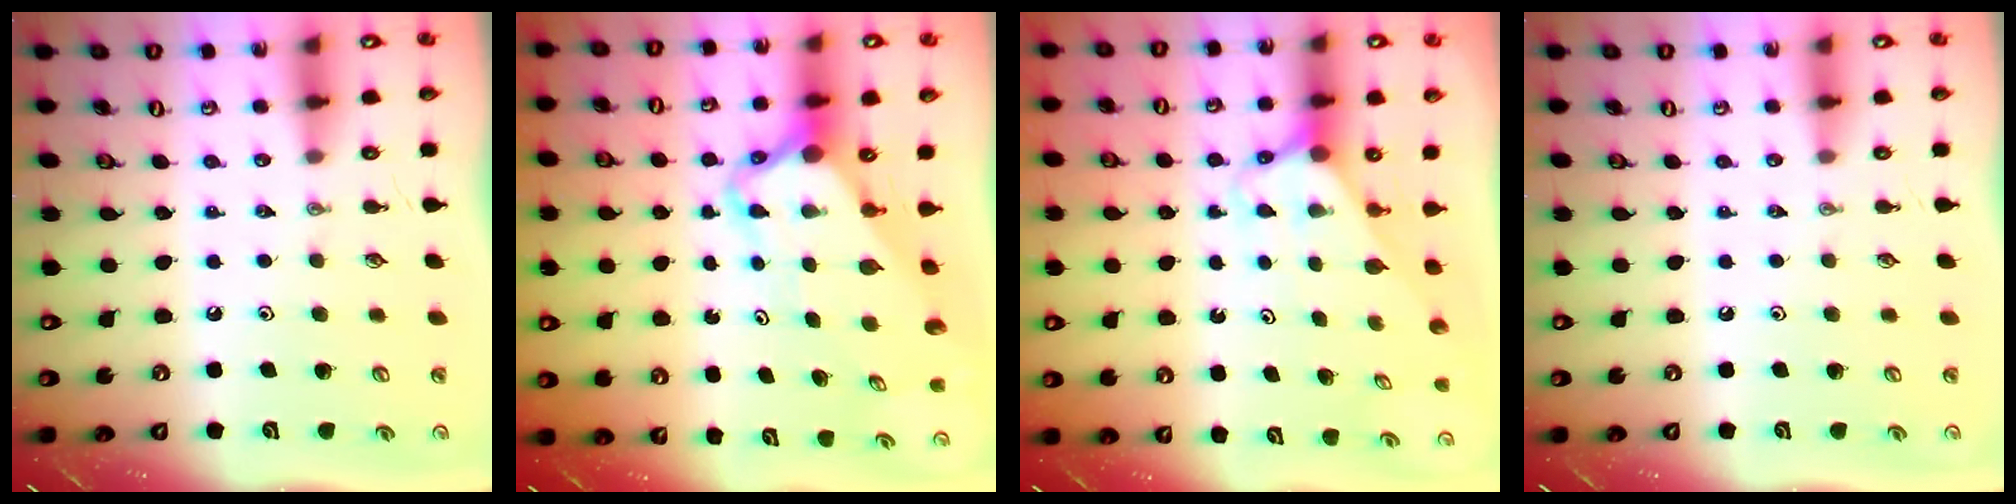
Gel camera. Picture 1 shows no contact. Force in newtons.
{"total": 5.7, "press": 5.7, "slide": 0.5}
{"total": 2.7, "press": 2.7, "slide": 0.2}
{"total": 0.0}